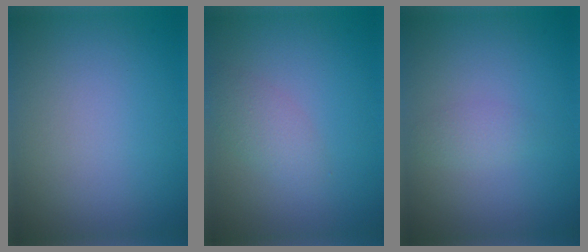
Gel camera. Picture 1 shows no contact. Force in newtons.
{"total": 2.0, "press": 2.0, "slide": 0.1}
{"total": 1.2, "press": 1.2, "slide": 0.0}